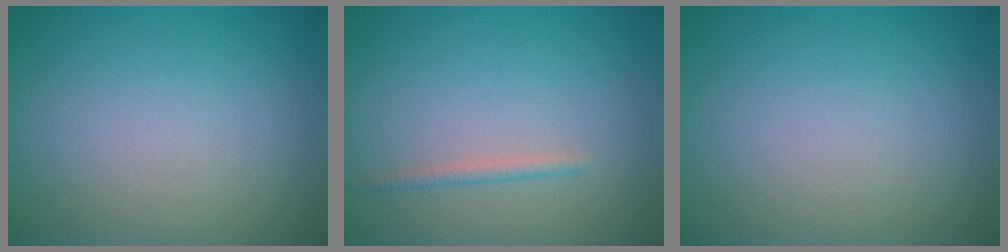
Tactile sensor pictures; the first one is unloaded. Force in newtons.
{"total": 1.0, "press": 1.0, "slide": 0.0}
{"total": 0.0}